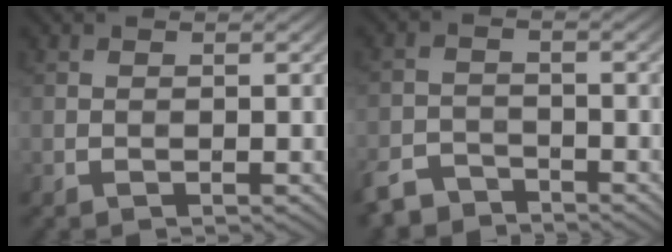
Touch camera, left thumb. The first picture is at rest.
{"total": 4.7, "force": [-4.1, 2.0, 1.4], "torque": [-0.025, -0.007, -0.087]}